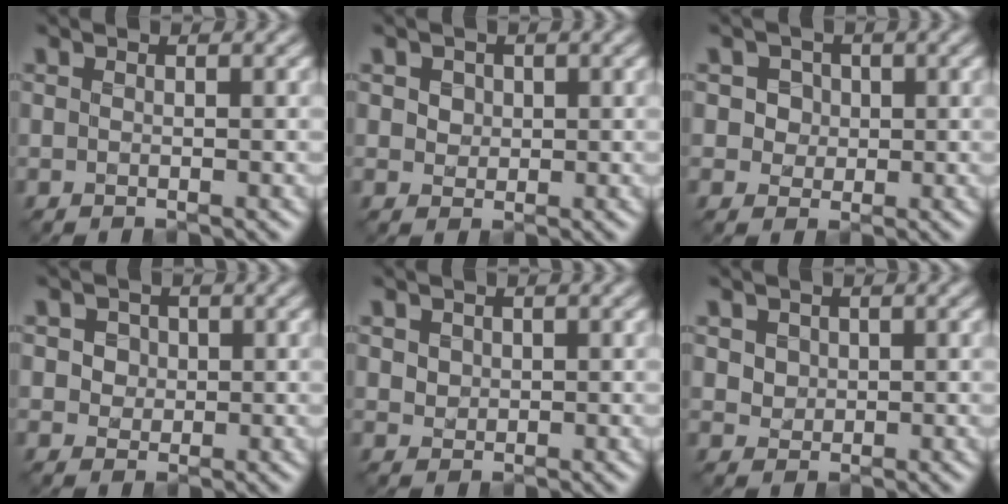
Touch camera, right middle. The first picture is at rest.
{"total": 2.9, "force": [1.1, 2.2, 1.4], "torque": [-0.043, 0.005, 0.020]}
{"total": 4.0, "force": [1.4, 3.2, 1.8], "torque": [-0.034, 0.005, 0.015]}
{"total": 3.4, "force": [1.2, 2.7, 1.6], "torque": [-0.037, 0.008, 0.015]}
{"total": 1.9, "force": [0.8, 1.5, 0.8], "torque": [-0.029, 0.000, 0.022]}
{"total": 2.8, "force": [1.2, 2.1, 1.3], "torque": [-0.048, 0.001, 0.032]}